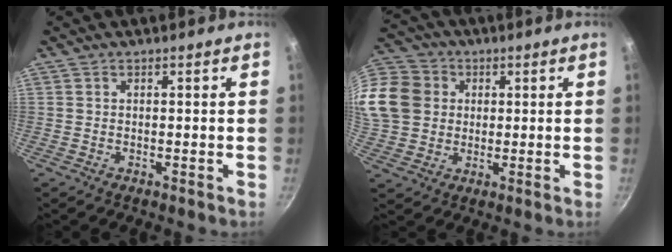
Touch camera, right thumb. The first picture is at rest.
{"total": 20.7, "force": [3.8, 17.9, 9.8], "torque": [-0.234, 0.036, 0.070]}